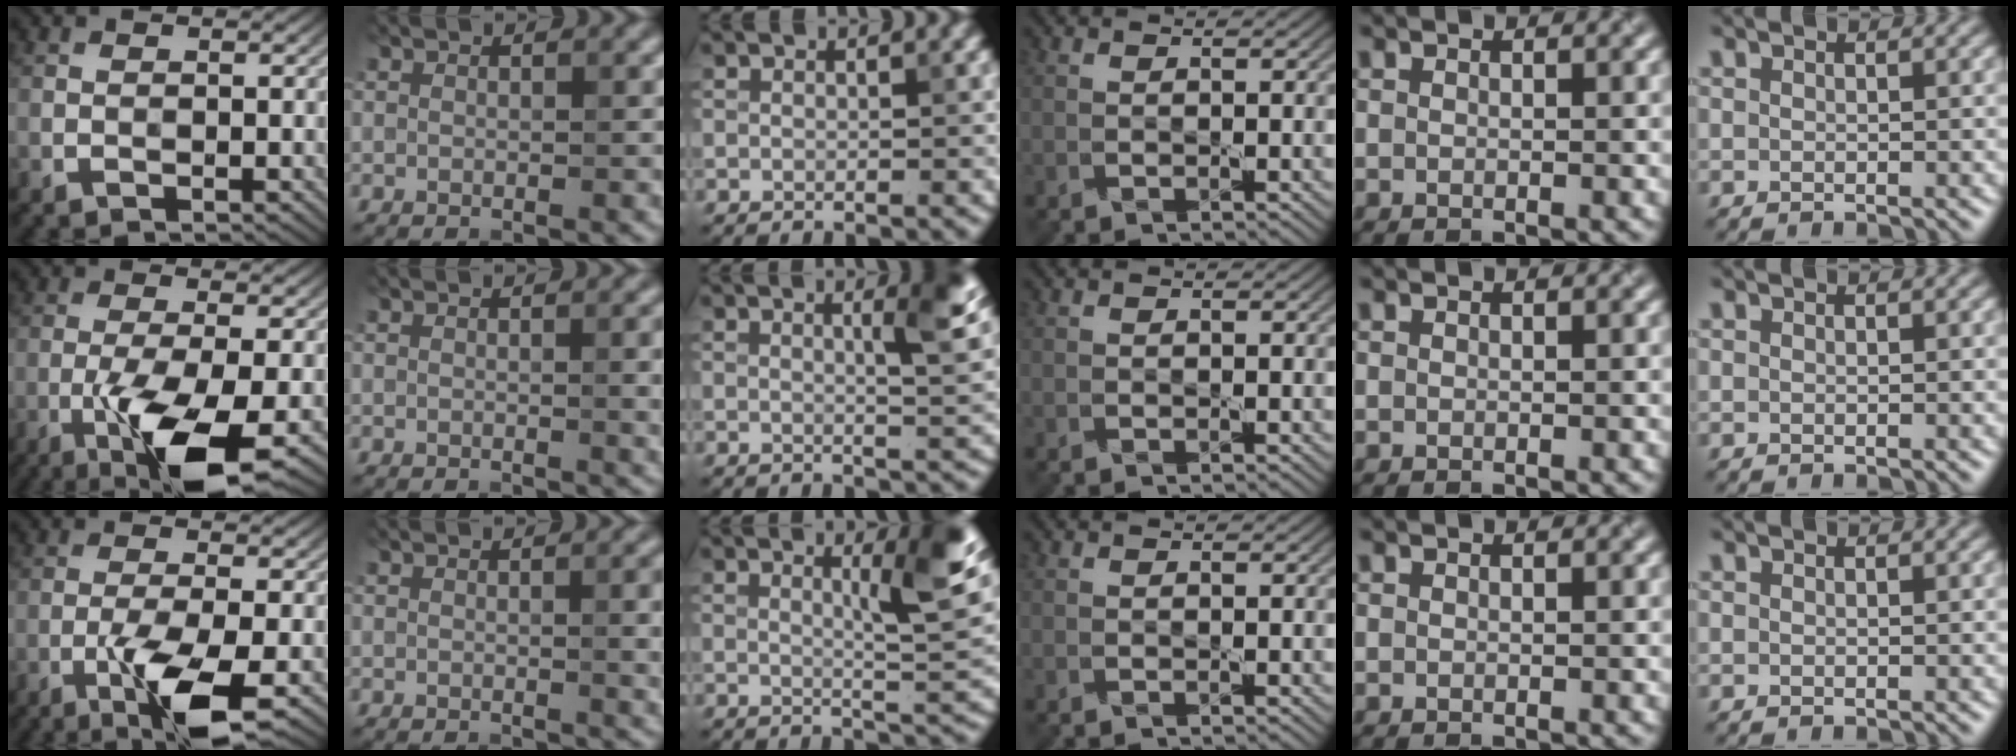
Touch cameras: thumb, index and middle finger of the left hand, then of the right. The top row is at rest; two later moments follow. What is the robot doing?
{"motion": "squeeze", "object": "paper clamp"}